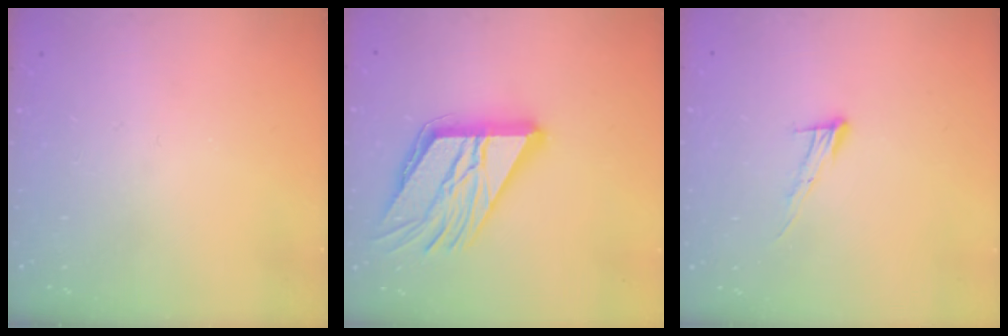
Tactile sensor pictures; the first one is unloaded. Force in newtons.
{"total": 18.6, "press": 18.5, "slide": 2.2}
{"total": 8.4, "press": 8.4, "slide": 0.4}